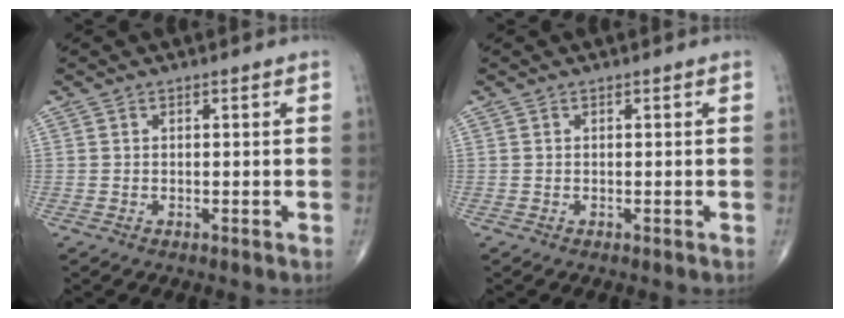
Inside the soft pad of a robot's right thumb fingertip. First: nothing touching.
{"total": 0.0}